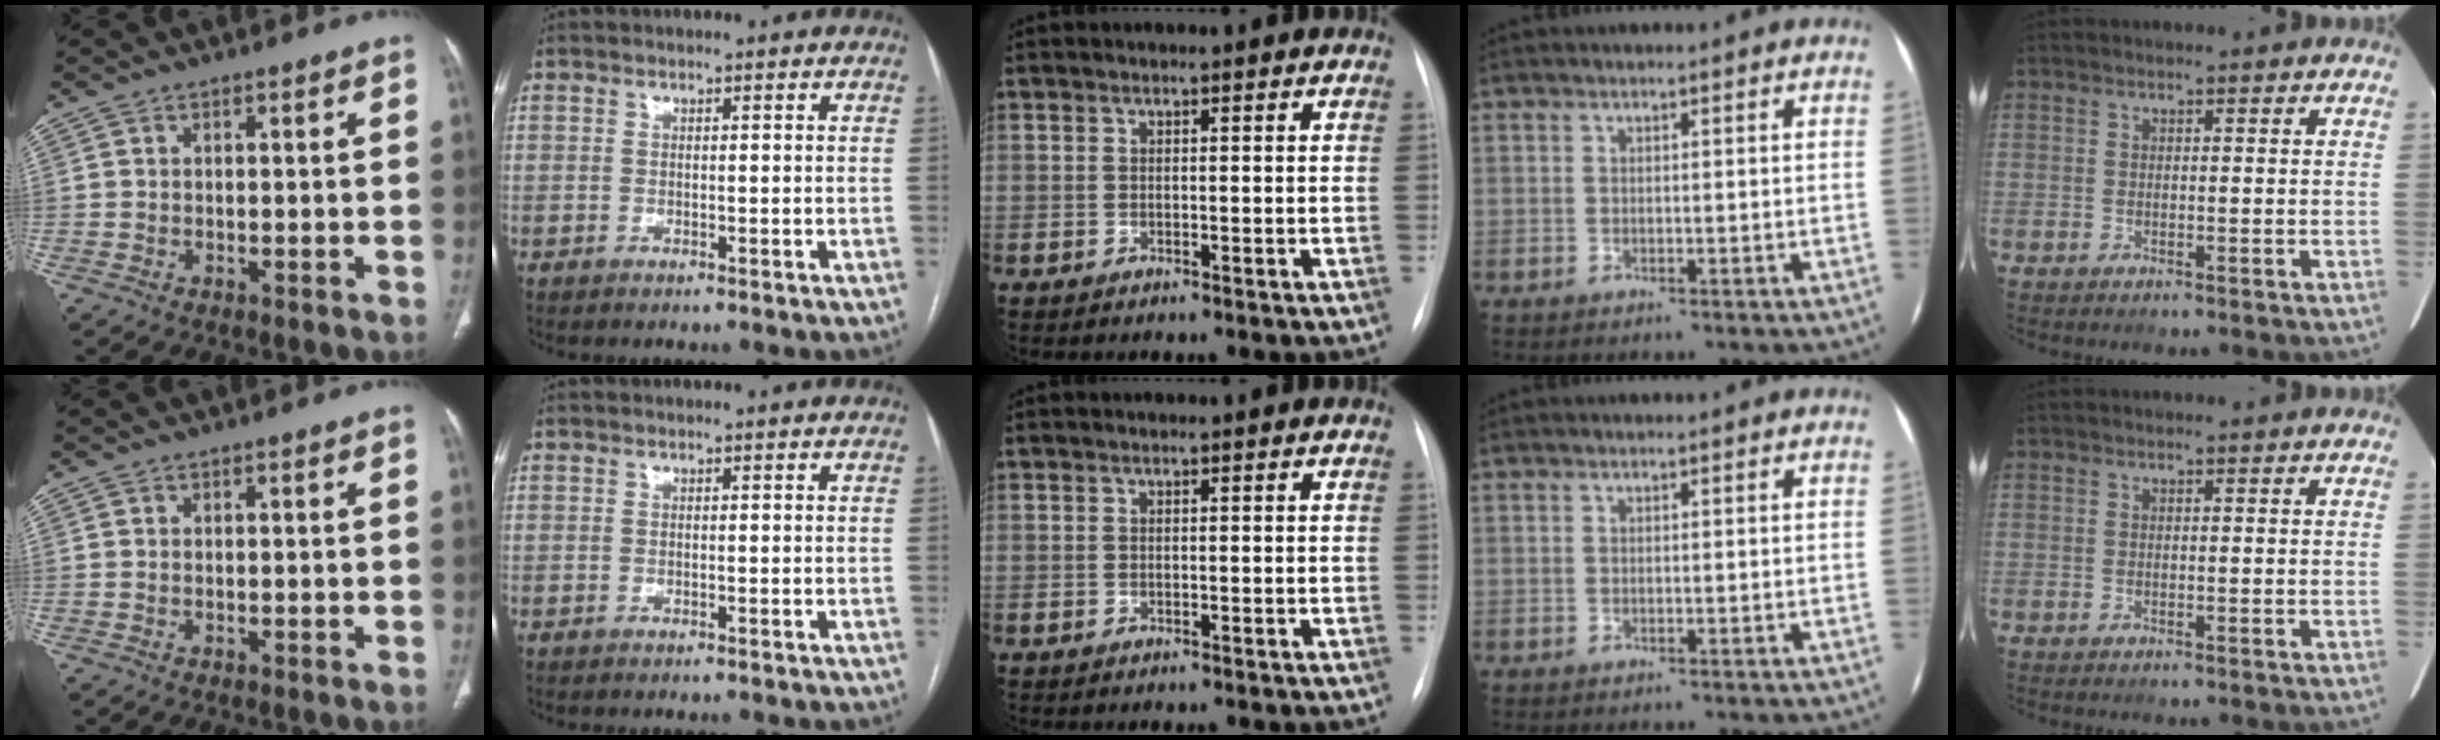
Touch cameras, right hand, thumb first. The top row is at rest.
{}